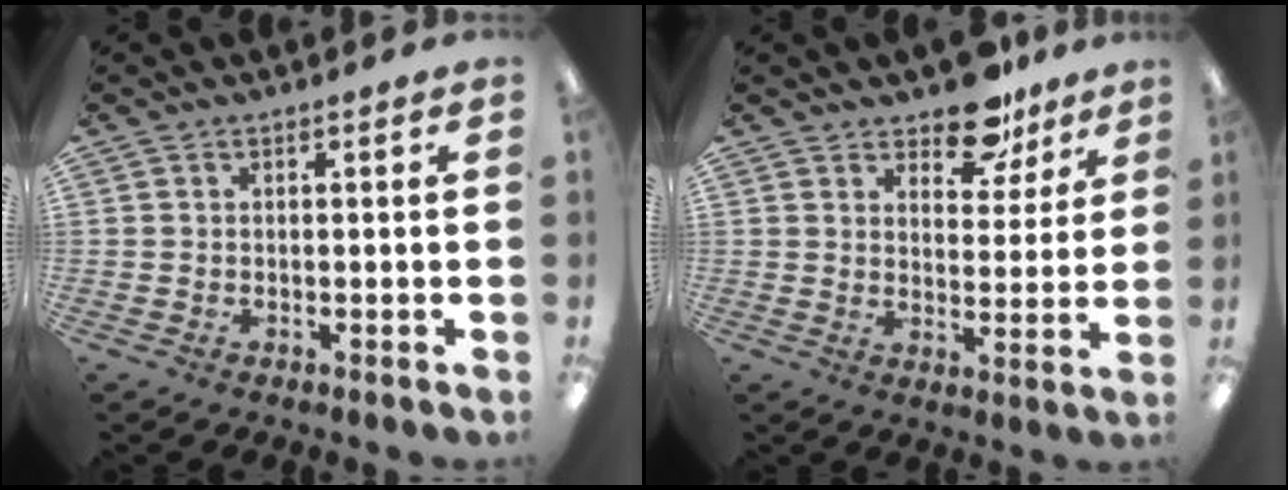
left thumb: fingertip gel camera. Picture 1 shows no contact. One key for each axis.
{"total": 10.0, "fx": 8.1, "fy": 4.9, "fz": 3.2, "tx": -0.037, "ty": -0.053, "tz": 0.146}